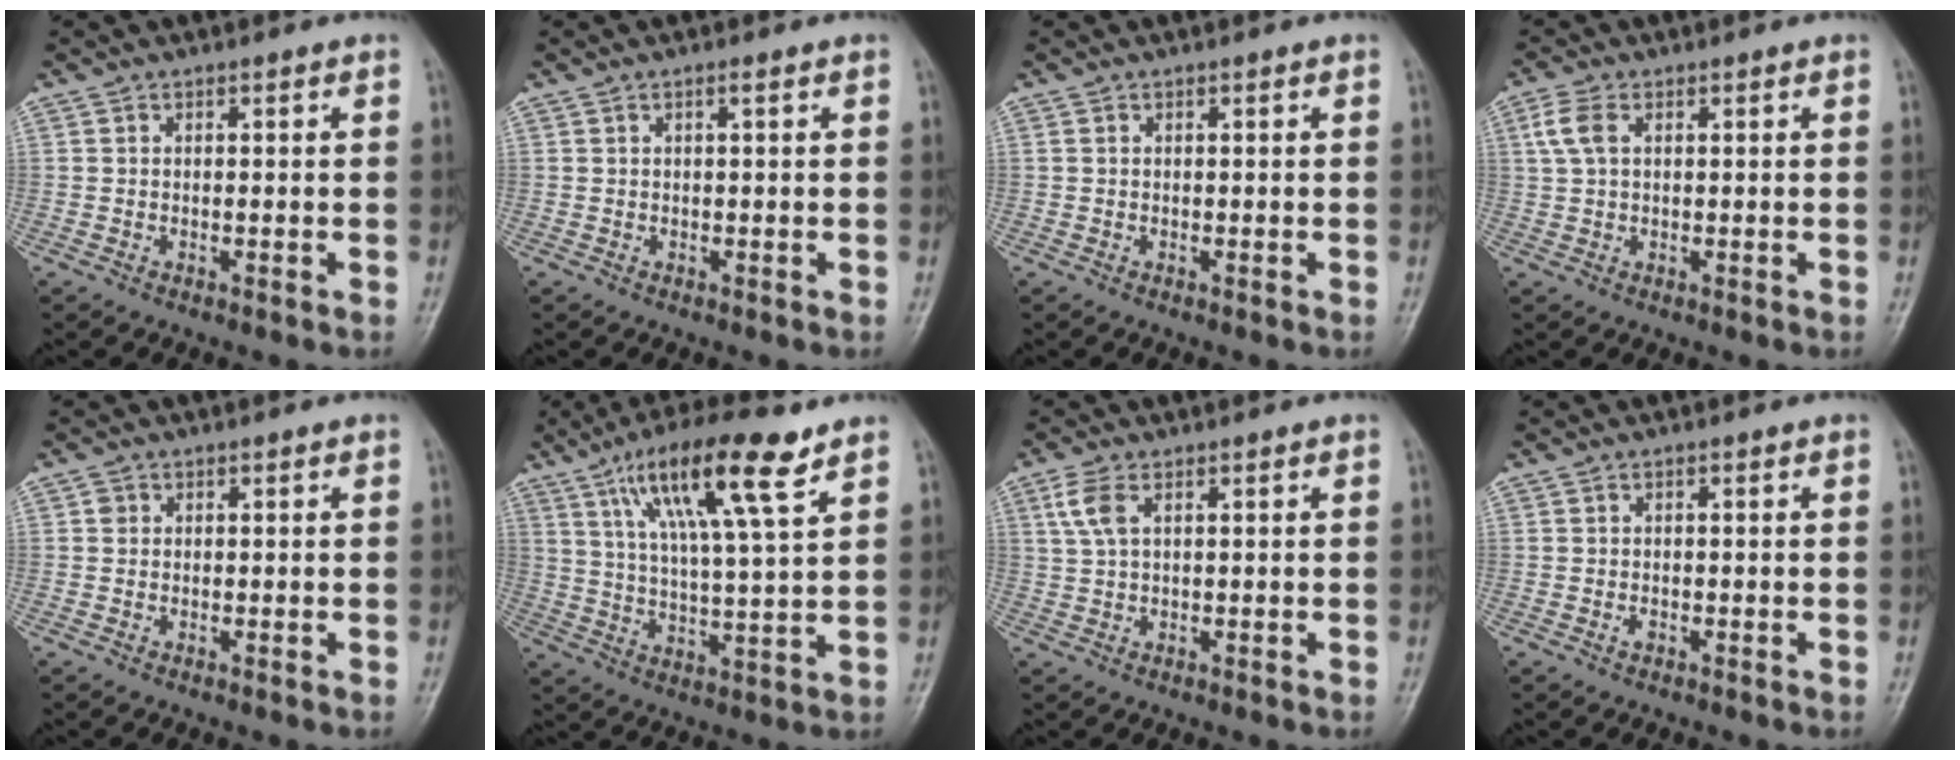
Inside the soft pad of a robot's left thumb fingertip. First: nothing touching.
{"total": 0.7, "force": [0.3, 0.0, 0.6], "torque": [-0.010, 0.003, 0.002]}
{"total": 0.0}
{"total": 4.0, "force": [1.2, 2.3, 3.0], "torque": [-0.077, 0.012, 0.024]}
{"total": 1.0, "force": [0.2, 0.9, 0.3], "torque": [0.002, 0.001, 0.002]}
{"total": 16.1, "force": [8.9, 2.8, 13.1], "torque": [-0.224, -0.024, 0.157]}
{"total": 3.9, "force": [1.5, 1.8, 3.1], "torque": [-0.079, 0.010, 0.034]}
{"total": 0.7, "force": [-0.3, 0.4, 0.5], "torque": [-0.005, 0.001, -0.006]}